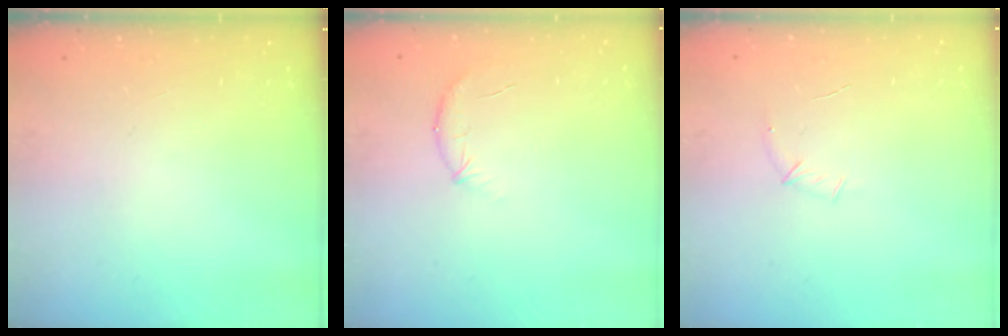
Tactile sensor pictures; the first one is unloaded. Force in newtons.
{"total": 8.3, "press": 8.1, "slide": 1.7}
{"total": 5.0, "press": 4.8, "slide": 1.4}